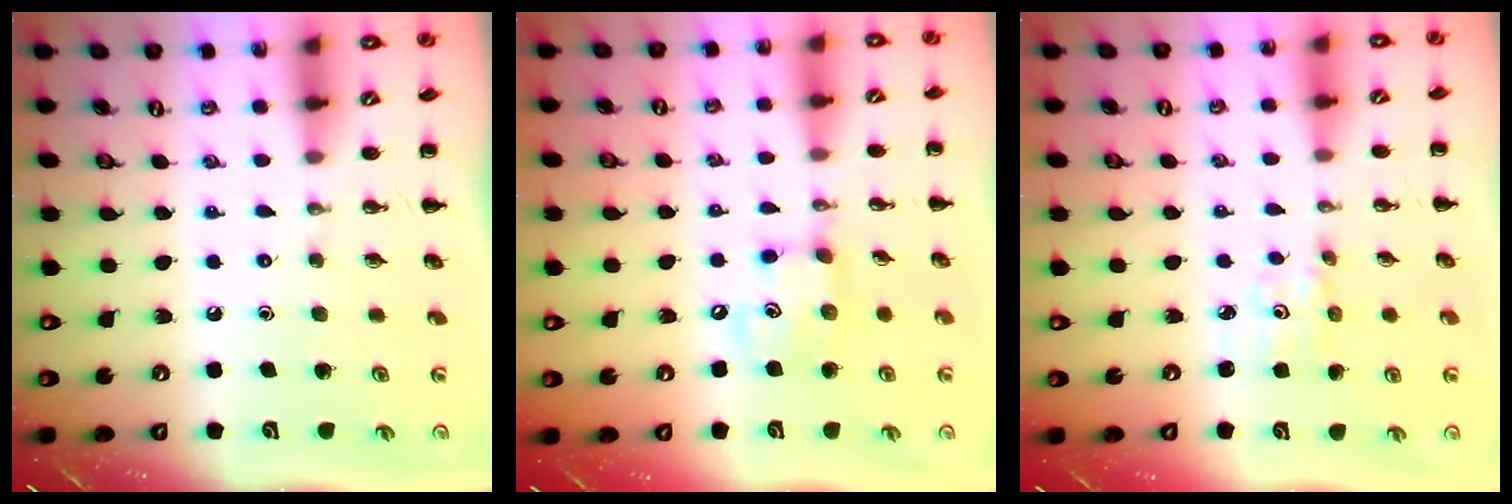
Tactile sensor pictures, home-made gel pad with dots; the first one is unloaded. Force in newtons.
{"total": 7.9, "press": 7.8, "slide": 1.1}
{"total": 1.9, "press": 1.9, "slide": 0.4}